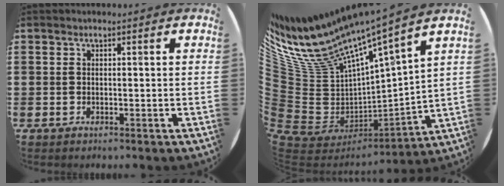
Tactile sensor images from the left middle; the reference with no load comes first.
{"total": 11.9, "force": [9.7, 4.5, 5.3], "torque": [-0.153, -0.085, 0.169]}